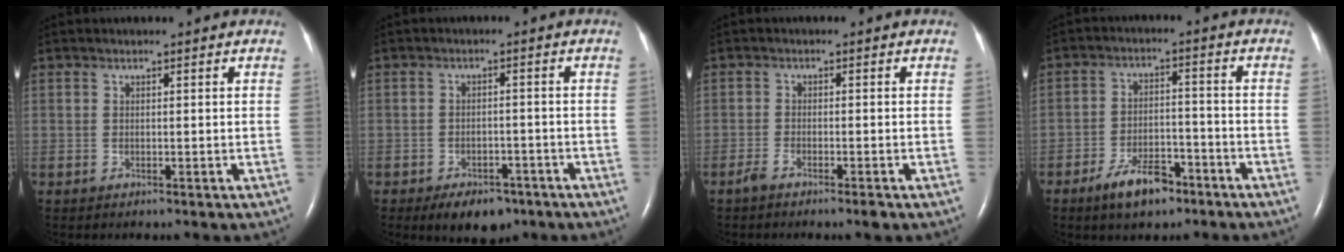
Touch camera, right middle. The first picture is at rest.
{"total": 6.4, "force": [-4.4, 3.4, 3.2], "torque": [-0.045, 0.002, -0.059]}
{"total": 2.7, "force": [-2.0, 0.3, 1.8], "torque": [-0.035, -0.003, -0.038]}
{"total": 7.3, "force": [-5.0, 3.1, 4.4], "torque": [-0.084, 0.001, -0.082]}